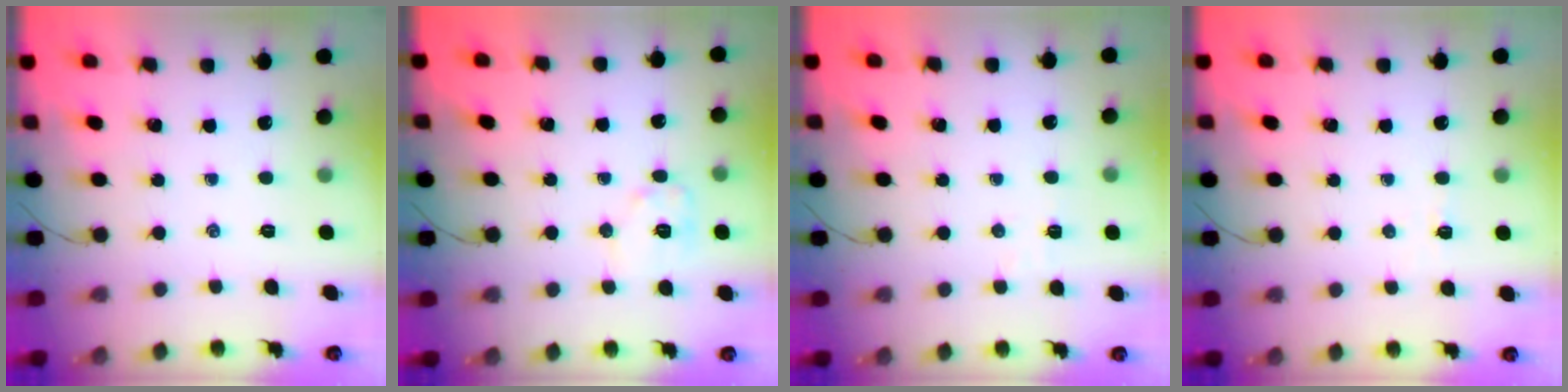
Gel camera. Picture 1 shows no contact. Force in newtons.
{"total": 7.6, "press": 7.6, "slide": 0.3}
{"total": 2.9, "press": 2.8, "slide": 0.6}
{"total": 2.6, "press": 2.5, "slide": 0.8}